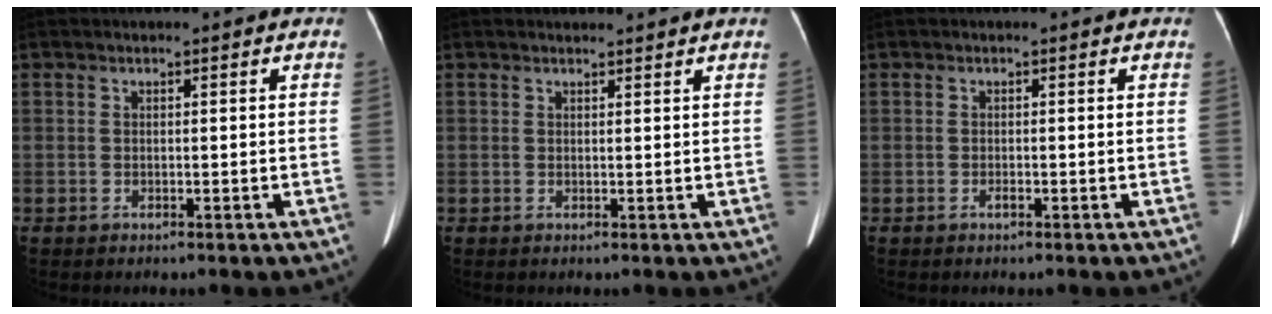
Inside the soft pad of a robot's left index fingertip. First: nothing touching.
{"total": 1.9, "force": [1.8, -0.2, 0.0], "torque": [-0.009, 0.005, 0.022]}
{"total": 0.6, "force": [-0.5, 0.1, 0.2], "torque": [-0.006, -0.004, -0.008]}